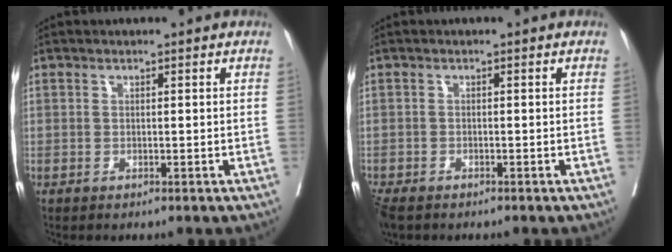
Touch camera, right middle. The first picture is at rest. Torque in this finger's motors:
{"motor_torque": [0.38, -0.37, 0.13, 0.05]}